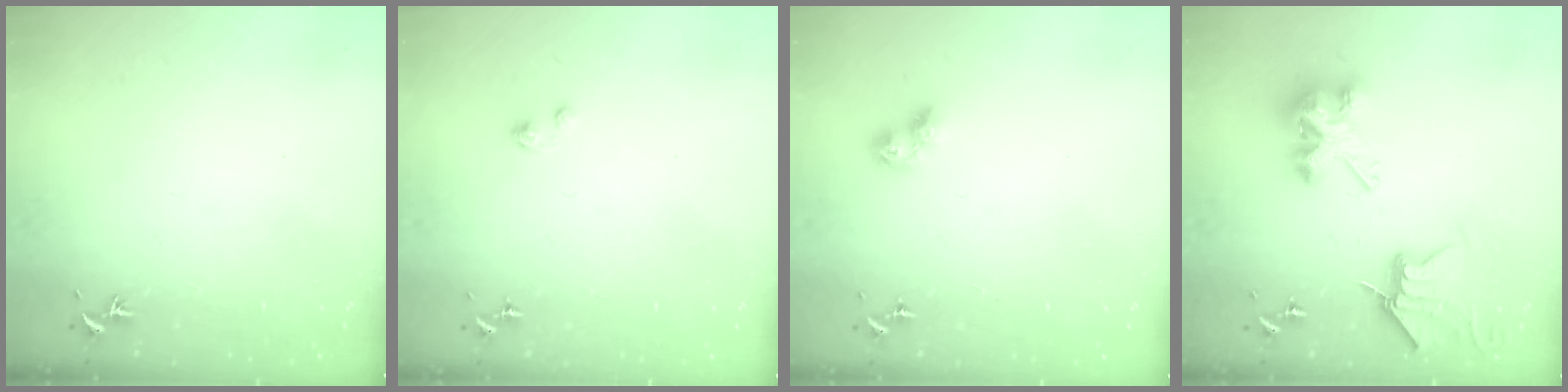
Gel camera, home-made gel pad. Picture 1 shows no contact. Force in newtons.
{"total": 2.2, "press": 2.2, "slide": 0.2}
{"total": 6.1, "press": 6.1, "slide": 0.4}
{"total": 9.7, "press": 9.6, "slide": 1.1}